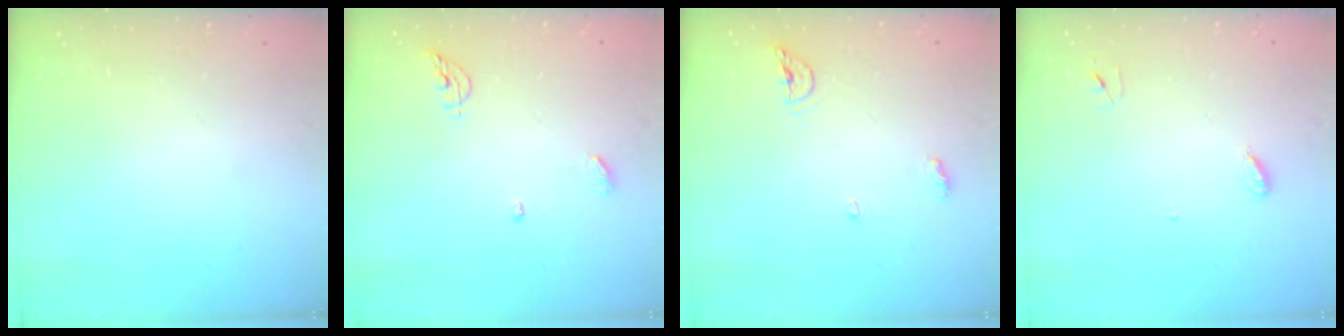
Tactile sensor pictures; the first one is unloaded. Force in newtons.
{"total": 6.0, "press": 6.0, "slide": 0.4}
{"total": 5.9, "press": 5.8, "slide": 1.0}
{"total": 3.5, "press": 3.4, "slide": 0.4}